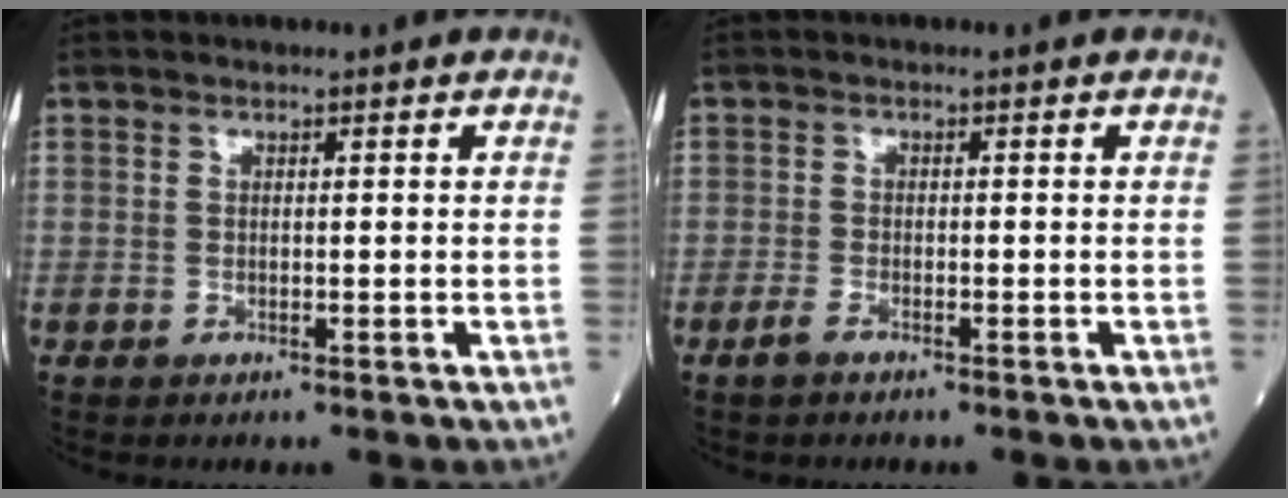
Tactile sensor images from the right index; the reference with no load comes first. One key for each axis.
{"total": 1.6, "fx": -1.2, "fy": 0.4, "fz": 1.0, "tx": -0.029, "ty": -0.002, "tz": -0.024}